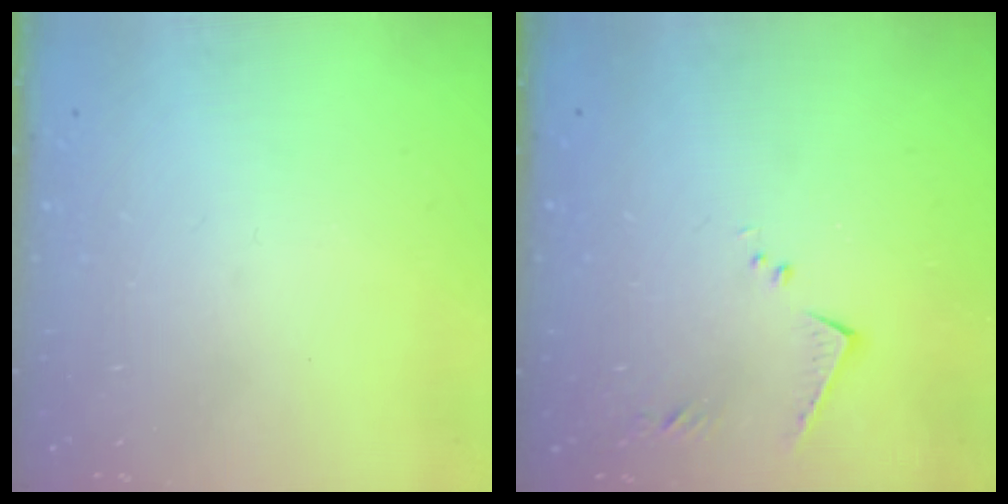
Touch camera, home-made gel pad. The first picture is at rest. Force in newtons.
{"total": 6.9, "press": 6.9, "slide": 0.4}